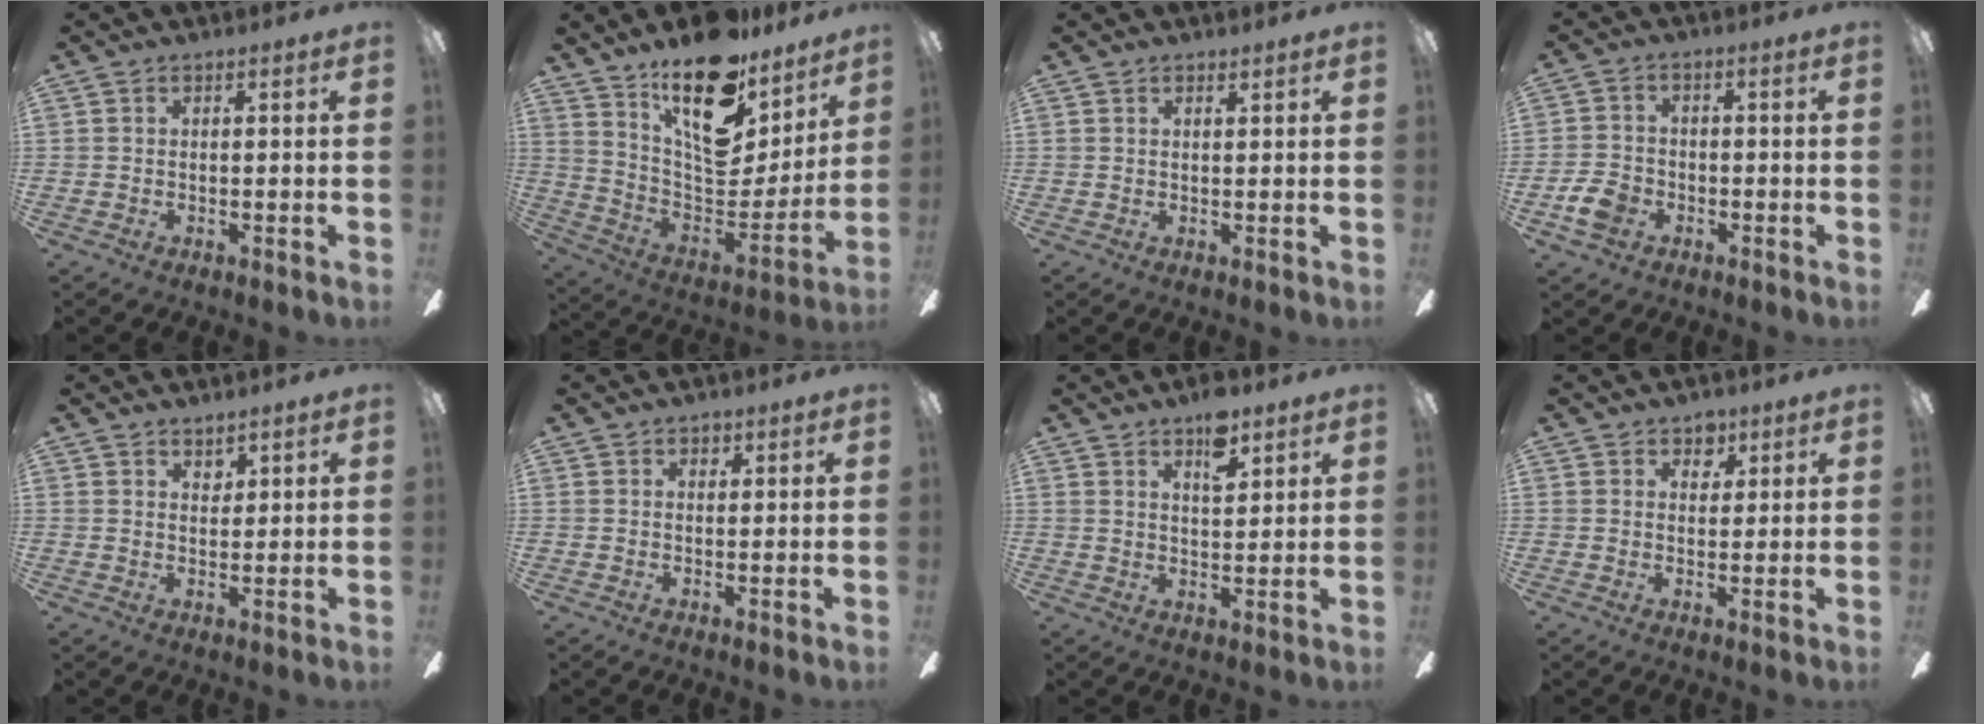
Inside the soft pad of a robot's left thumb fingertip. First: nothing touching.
{"total": 20.8, "force": [14.5, 9.1, 11.9], "torque": [-0.180, -0.111, 0.254]}
{"total": 1.0, "force": [0.8, 0.3, 0.4], "torque": [-0.001, -0.002, 0.013]}
{"total": 6.1, "force": [-2.8, 4.5, 3.1], "torque": [-0.071, 0.013, -0.052]}
{"total": 2.8, "force": [2.4, 1.3, 0.5], "torque": [0.010, -0.015, 0.040]}
{"total": 1.5, "force": [0.9, 1.0, 0.5], "torque": [0.006, -0.003, 0.013]}
{"total": 7.6, "force": [5.2, 3.1, 4.5], "torque": [-0.051, -0.026, 0.085]}
{"total": 4.3, "force": [2.9, 2.8, 1.3], "torque": [-0.003, -0.010, 0.047]}